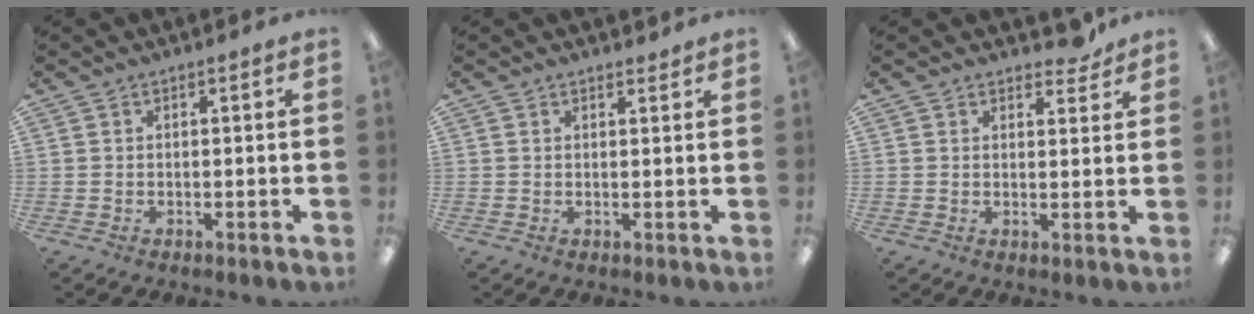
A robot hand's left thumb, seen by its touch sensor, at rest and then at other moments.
{"total": 1.3, "force": [1.2, 0.5, 0.0], "torque": [0.007, -0.005, 0.022]}
{"total": 4.1, "force": [3.5, 1.6, 1.3], "torque": [0.001, -0.023, 0.059]}